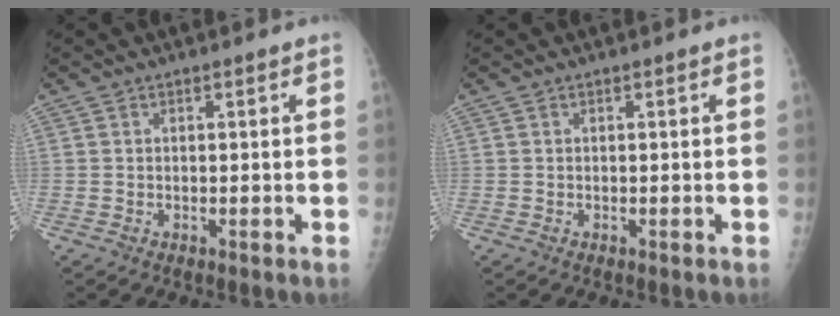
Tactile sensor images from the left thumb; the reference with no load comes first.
{"total": 0.0}